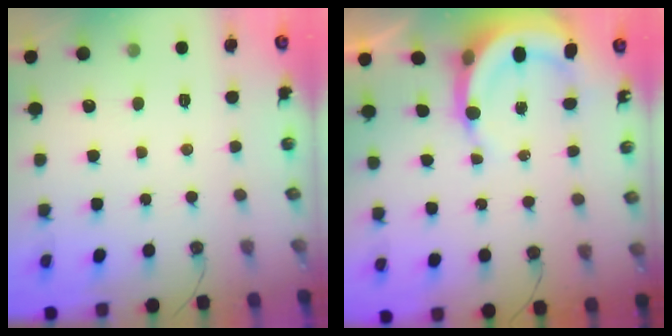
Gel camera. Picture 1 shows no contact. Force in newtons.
{"total": 7.3, "press": 7.1, "slide": 1.9}